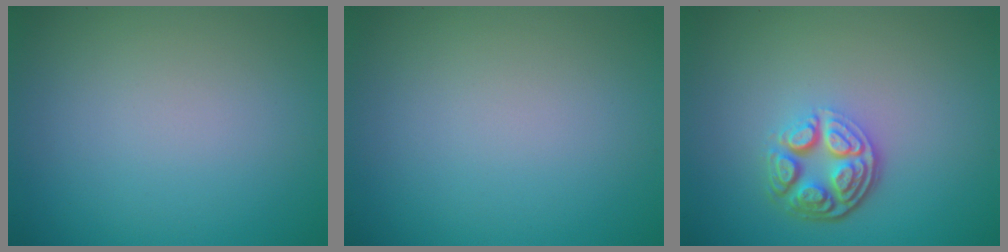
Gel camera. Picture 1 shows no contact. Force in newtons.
{"total": 0.0}
{"total": 4.5, "press": 3.4, "slide": 2.9}